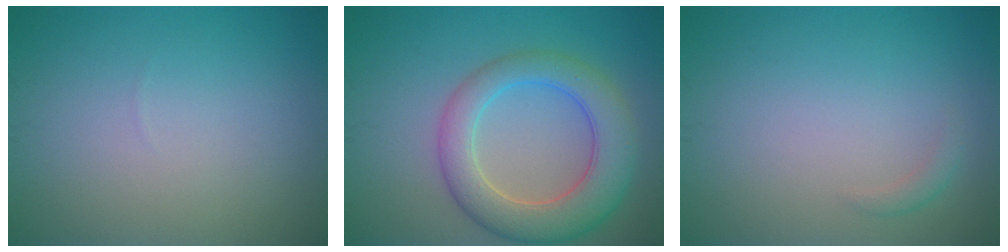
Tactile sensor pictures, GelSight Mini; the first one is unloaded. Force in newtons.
{"total": 6.8, "press": 6.8, "slide": 0.5}
{"total": 0.9, "press": 0.9, "slide": 0.0}